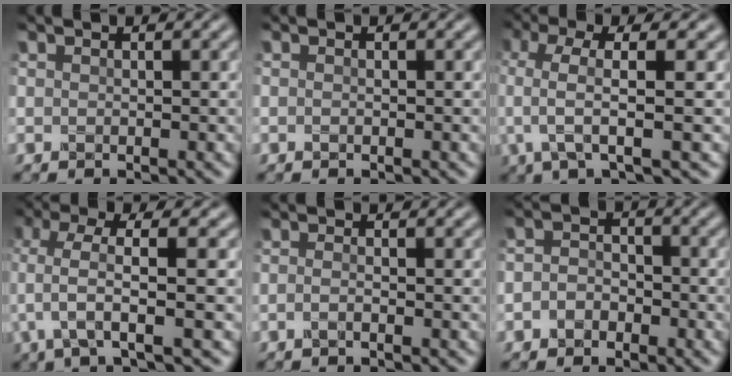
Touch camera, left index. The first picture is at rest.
{"total": 0.0}
{"total": 4.8, "force": [0.5, 1.0, 4.6], "torque": [-0.094, 0.006, 0.009]}
{"total": 4.8, "force": [0.5, 1.0, 4.7], "torque": [-0.098, 0.005, 0.007]}
{"total": 0.9, "force": [-0.4, 0.3, 0.7], "torque": [-0.009, 0.000, -0.012]}
{"total": 2.1, "force": [-1.1, 1.6, 0.7], "torque": [-0.016, 0.007, -0.026]}